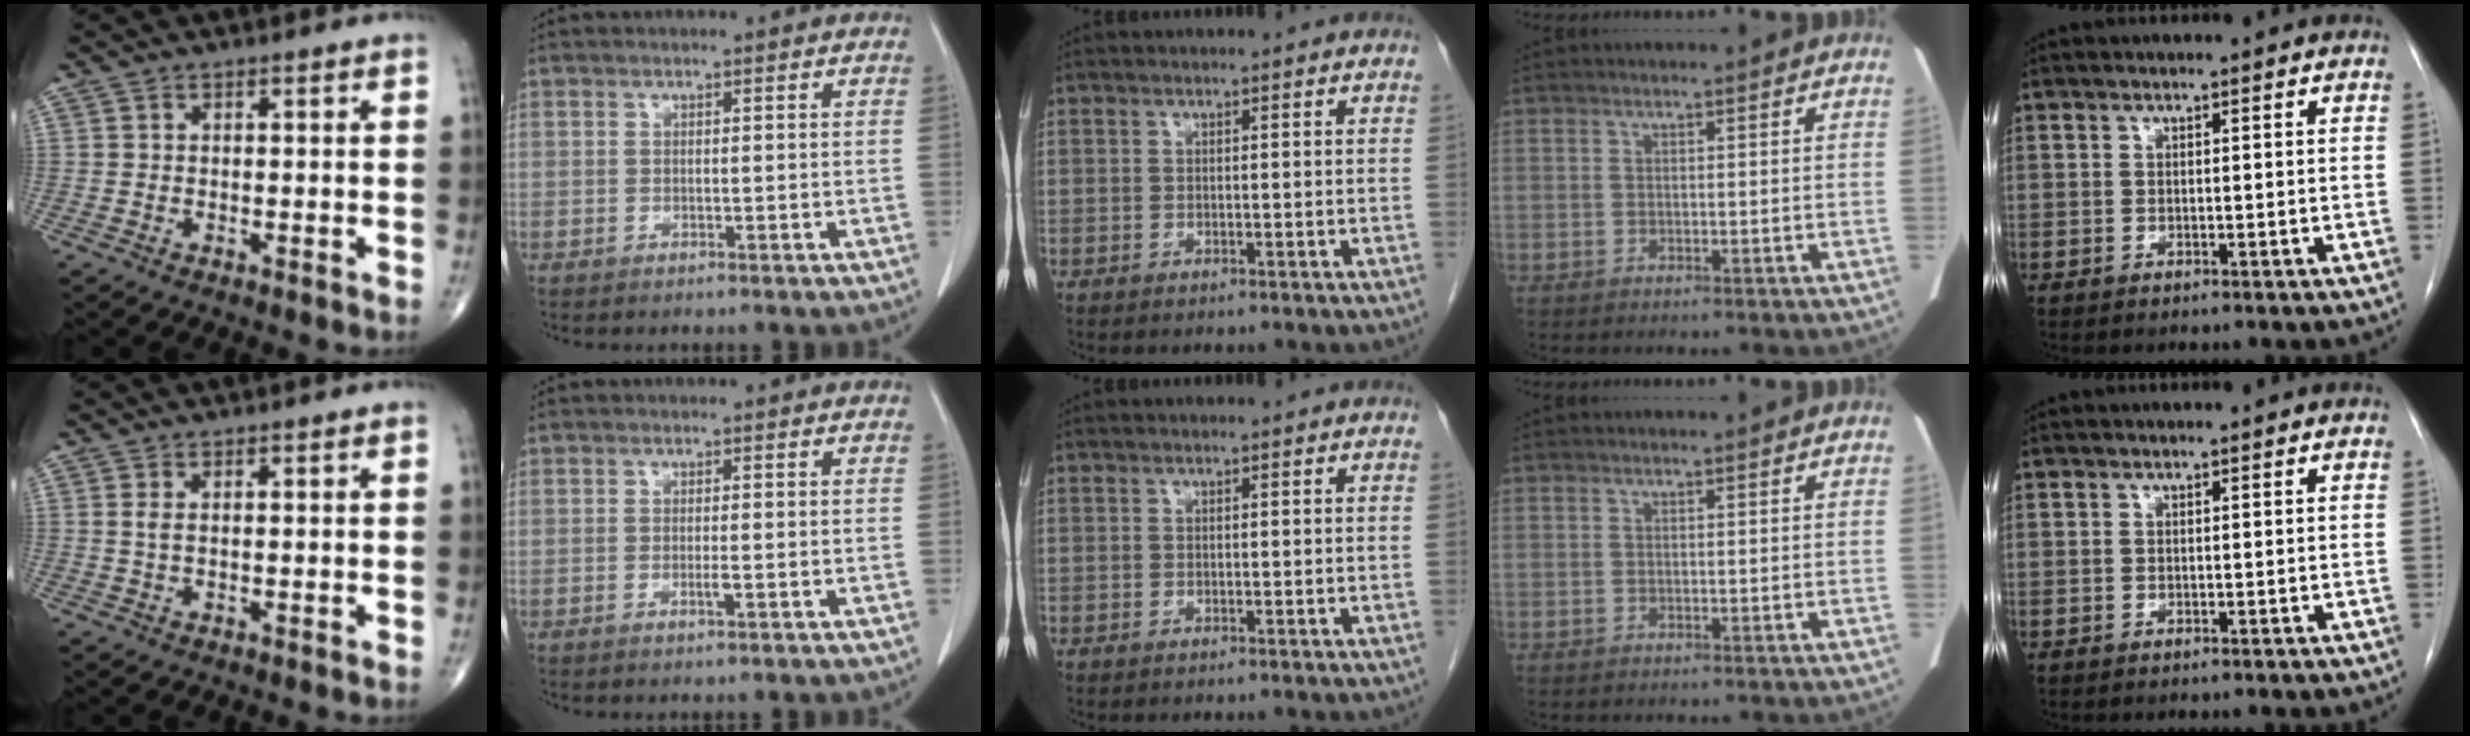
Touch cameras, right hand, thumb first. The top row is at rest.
{"thumb": {"total": 0.7, "force": [0.1, 0.3, 0.6], "torque": [-0.018, 0.002, 0.004]}, "index": {"total": 1.2, "force": [-0.4, 0.0, 1.1], "torque": [-0.024, -0.002, -0.007]}}